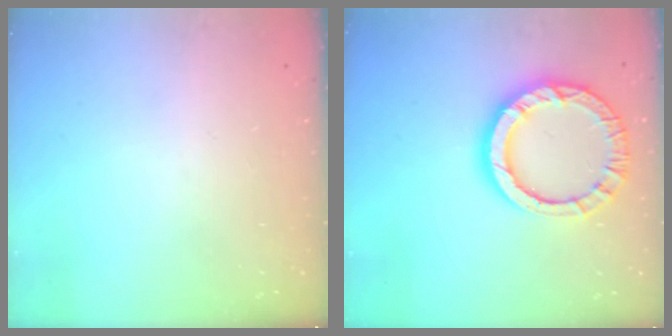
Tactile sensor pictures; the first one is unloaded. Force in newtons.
{"total": 13.5, "press": 13.5, "slide": 1.1}